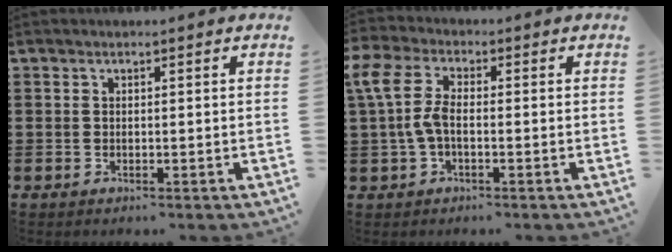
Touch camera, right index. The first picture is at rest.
{"total": 6.8, "force": [-0.2, 3.5, 5.8], "torque": [-0.150, 0.000, -0.015]}